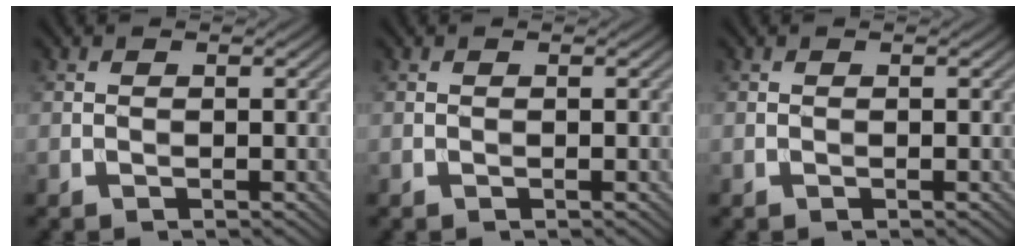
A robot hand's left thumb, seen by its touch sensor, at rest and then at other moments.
{"total": 0.0}
{"total": 0.0}